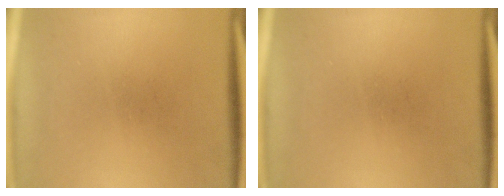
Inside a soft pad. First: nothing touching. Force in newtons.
{"total": 0.0}